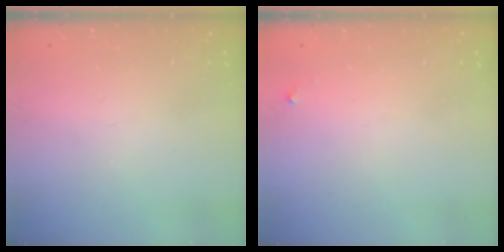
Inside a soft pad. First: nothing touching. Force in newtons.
{"total": 2.2, "press": 2.2, "slide": 0.1}